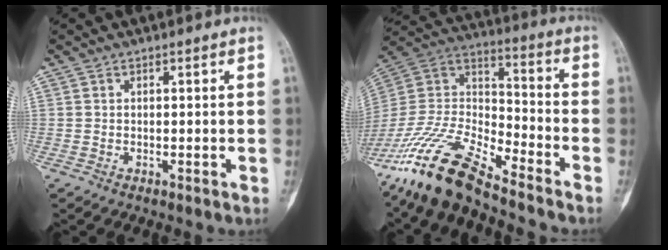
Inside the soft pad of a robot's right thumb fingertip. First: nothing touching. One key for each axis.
{"total": 17.5, "fx": -14.3, "fy": 4.0, "fz": 9.2, "tx": -0.179, "ty": 0.071, "tz": -0.281}